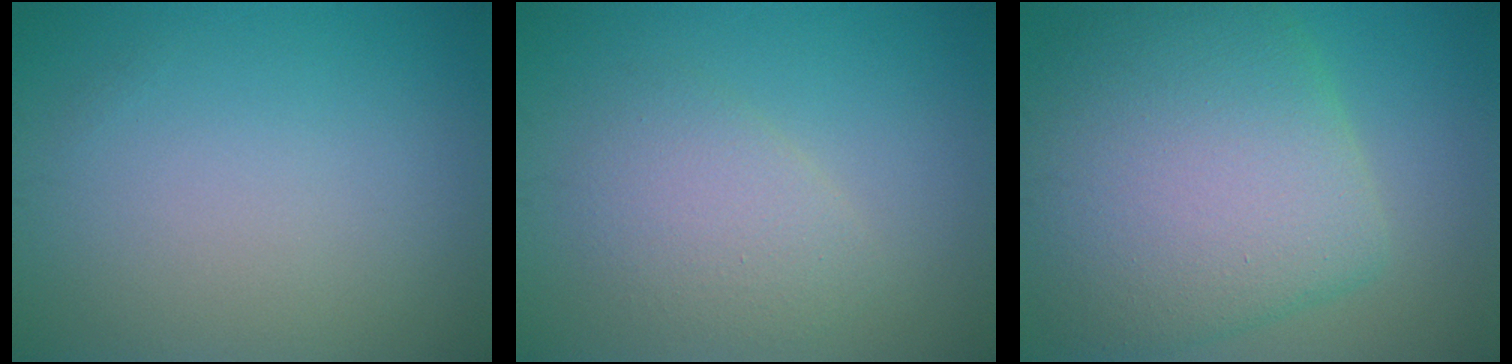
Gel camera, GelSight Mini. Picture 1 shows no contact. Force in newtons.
{"total": 3.0, "press": 3.0, "slide": 0.2}
{"total": 10.9, "press": 10.9, "slide": 0.4}